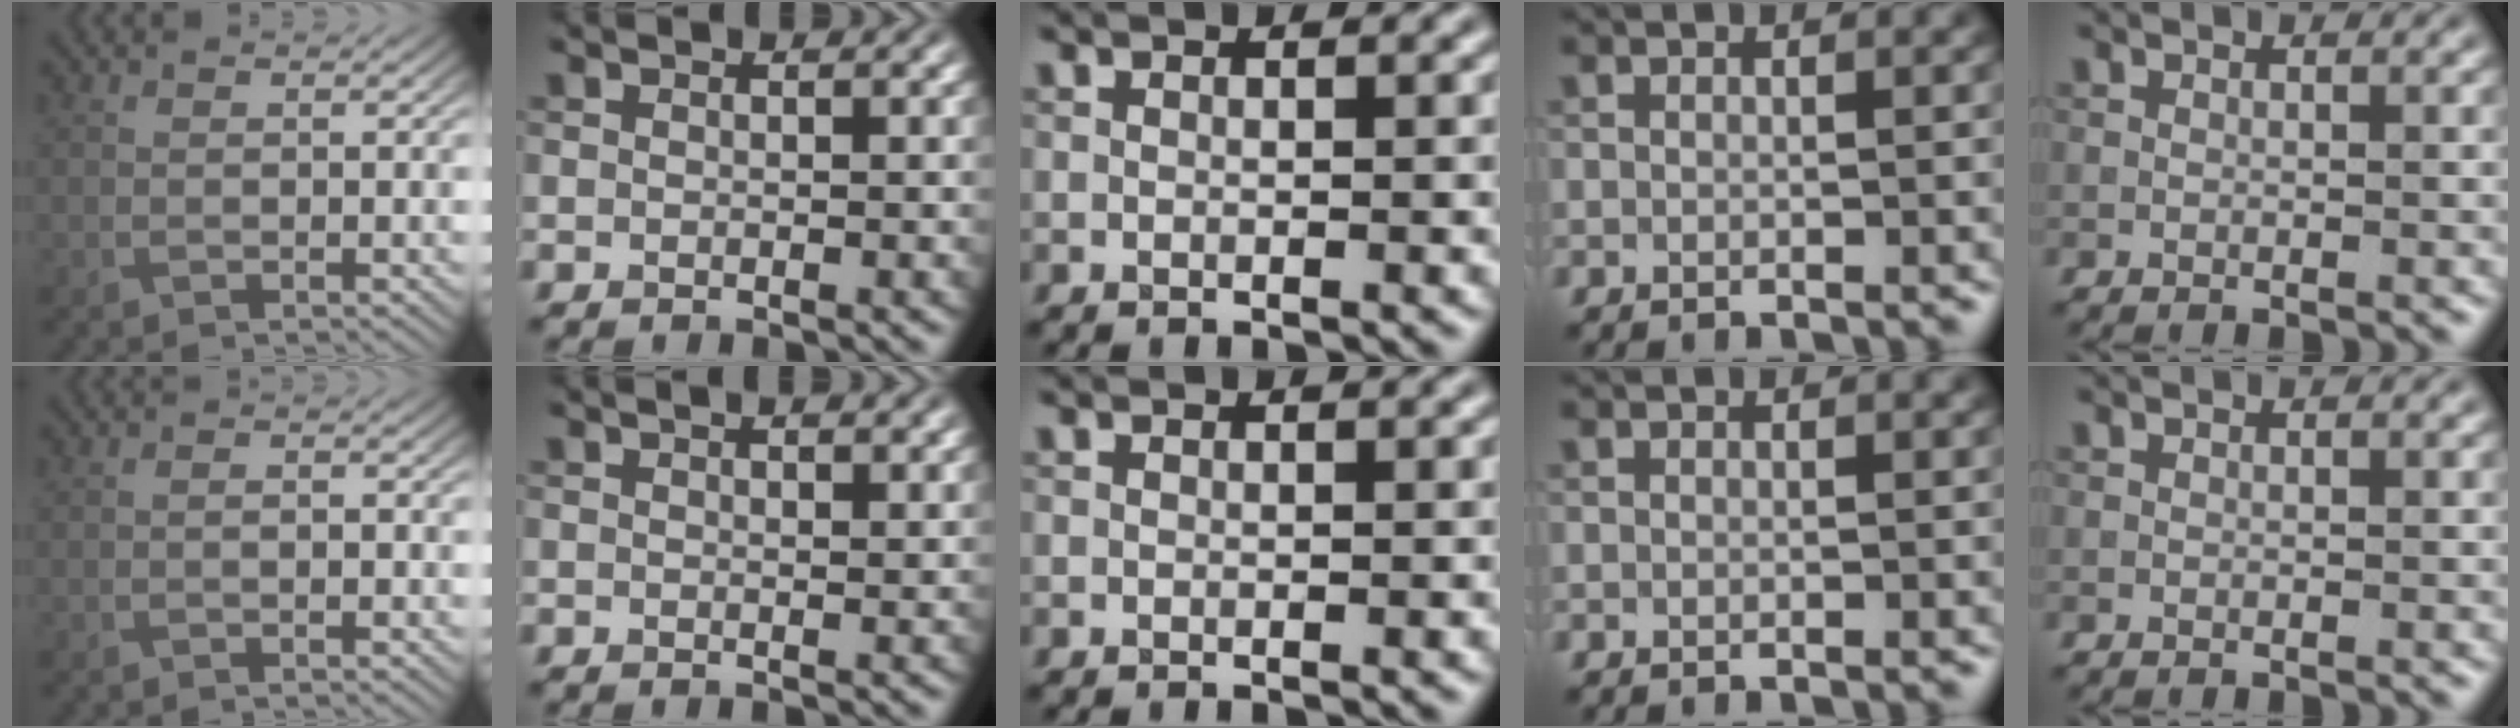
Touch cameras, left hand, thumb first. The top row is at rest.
{"thumb": {"total": 0.8, "force": [-0.3, 0.3, 0.7], "torque": [-0.011, 0.001, -0.006]}, "index": {"total": 1.5, "force": [1.0, 0.4, 1.1], "torque": [-0.010, 0.001, 0.017]}}